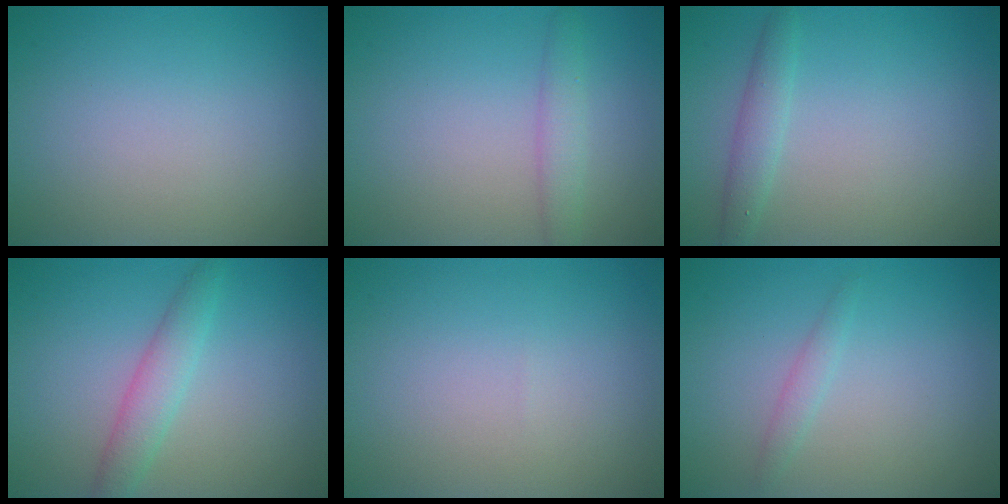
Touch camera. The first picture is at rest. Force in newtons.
{"total": 2.0, "press": 2.0, "slide": 0.1}
{"total": 1.8, "press": 1.8, "slide": 0.1}
{"total": 2.7, "press": 2.7, "slide": 0.1}
{"total": 0.0}
{"total": 1.1, "press": 1.1, "slide": 0.1}